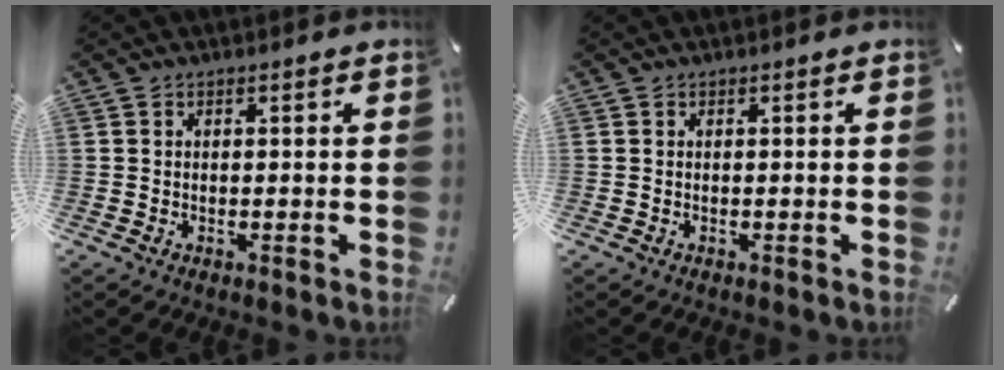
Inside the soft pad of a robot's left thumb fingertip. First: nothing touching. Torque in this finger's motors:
{"motor_torque": [0.00, 0.00, 0.00, 0.00, 0.00]}